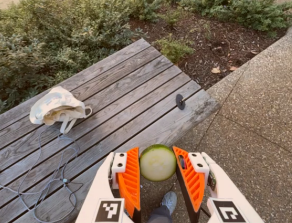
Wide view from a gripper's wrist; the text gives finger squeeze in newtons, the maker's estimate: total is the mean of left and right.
{"total": 9.1, "left": 8.9, "right": 9.3}